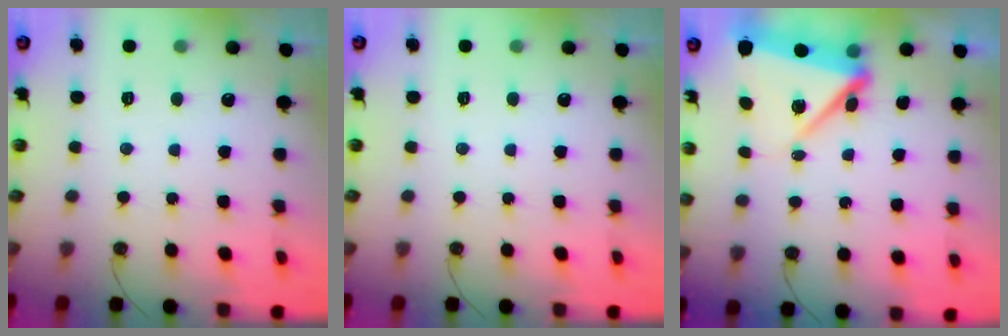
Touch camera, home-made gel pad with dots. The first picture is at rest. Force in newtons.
{"total": 0.0}
{"total": 8.6, "press": 8.5, "slide": 1.7}